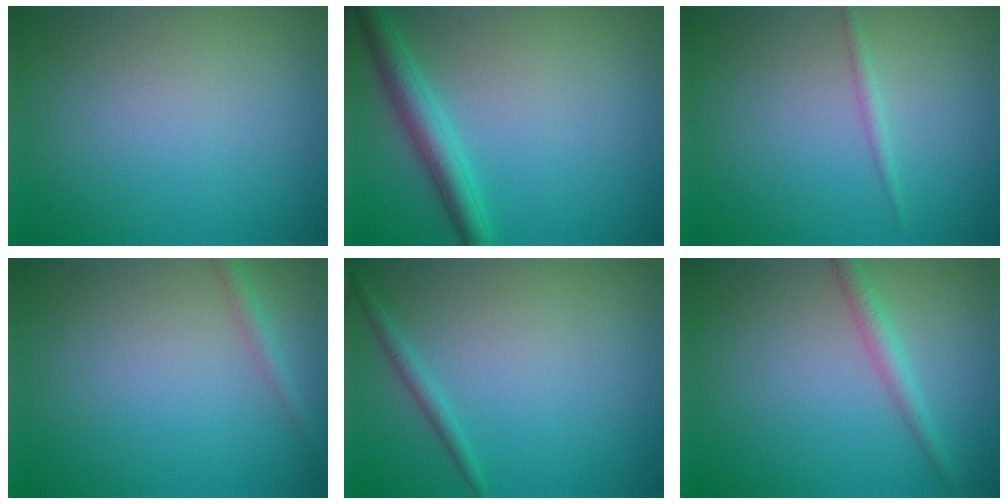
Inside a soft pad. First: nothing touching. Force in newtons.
{"total": 3.7, "press": 3.7, "slide": 0.2}
{"total": 0.9, "press": 0.9, "slide": 0.0}
{"total": 1.3, "press": 1.3, "slide": 0.0}
{"total": 1.2, "press": 1.2, "slide": 0.0}
{"total": 2.0, "press": 2.0, "slide": 0.1}